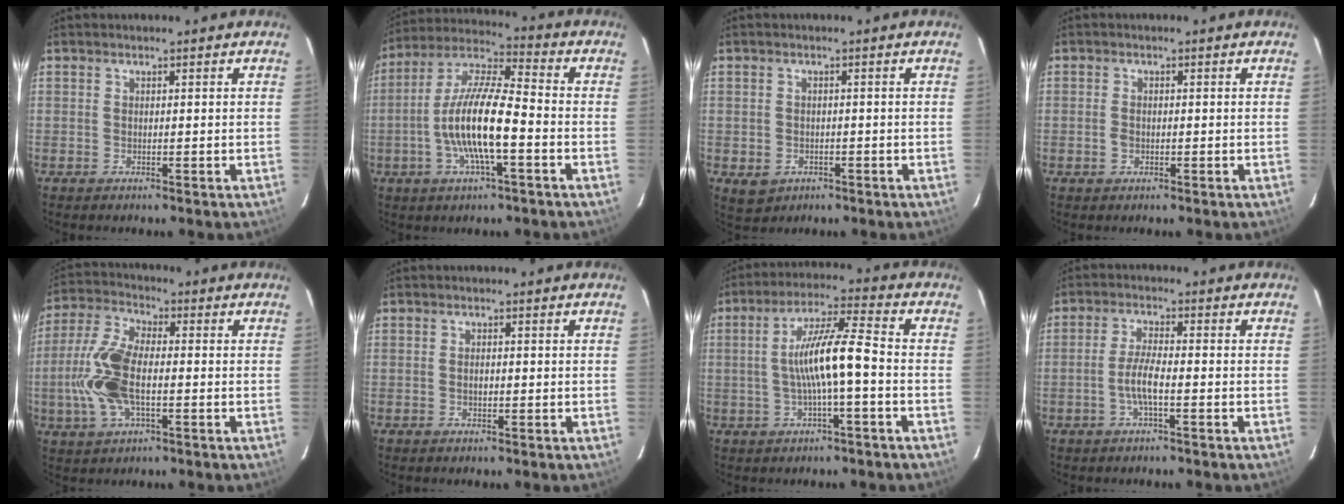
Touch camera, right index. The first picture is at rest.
{"total": 13.9, "force": [-3.8, 3.0, 13.0], "torque": [-0.256, -0.001, -0.075]}
{"total": 3.9, "force": [-1.3, 3.3, 1.5], "torque": [-0.035, -0.002, -0.009]}
{"total": 1.7, "force": [-0.5, 1.2, 1.1], "torque": [-0.025, 0.002, -0.009]}
{"total": 13.1, "force": [-2.2, 6.1, 11.4], "torque": [-0.256, 0.007, -0.048]}
{"total": 1.2, "force": [-0.3, 0.7, 0.9], "torque": [-0.017, 0.000, -0.006]}
{"total": 9.9, "force": [-1.7, 0.7, 9.8], "torque": [-0.184, 0.016, -0.027]}
{"total": 4.5, "force": [-1.8, 0.6, 4.1], "torque": [-0.086, 0.001, -0.034]}